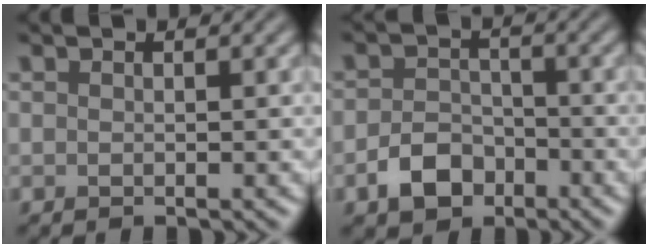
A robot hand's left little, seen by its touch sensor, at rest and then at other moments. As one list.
[{"total": 3.6, "force": [-2.1, 2.5, 1.7], "torque": [-0.027, 0.002, -0.041]}]